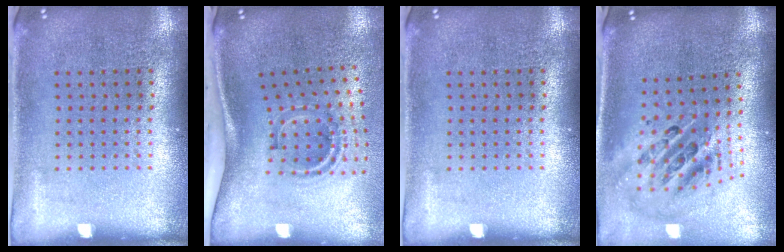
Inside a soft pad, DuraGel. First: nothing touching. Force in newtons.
{"total": 2.0, "press": 1.3, "slide": 1.6}
{"total": 0.0}
{"total": 2.5, "press": 1.7, "slide": 1.8}